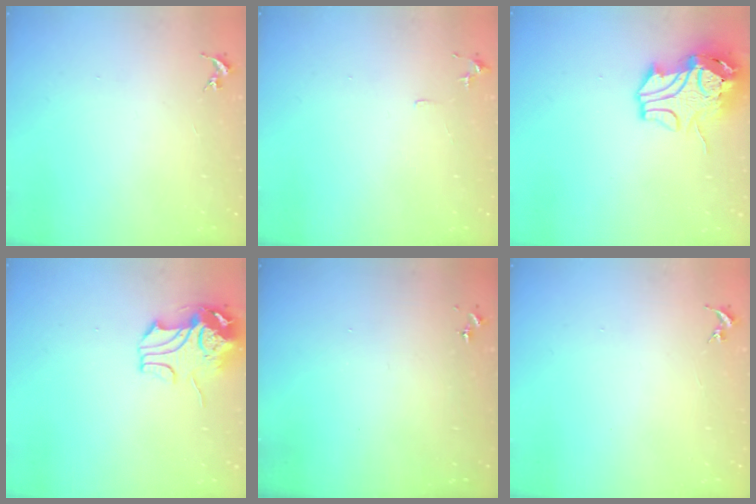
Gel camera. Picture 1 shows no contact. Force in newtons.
{"total": 5.7, "press": 5.6, "slide": 0.6}
{"total": 12.8, "press": 12.7, "slide": 1.8}
{"total": 9.7, "press": 9.6, "slide": 1.7}
{"total": 0.0}
{"total": 0.0}